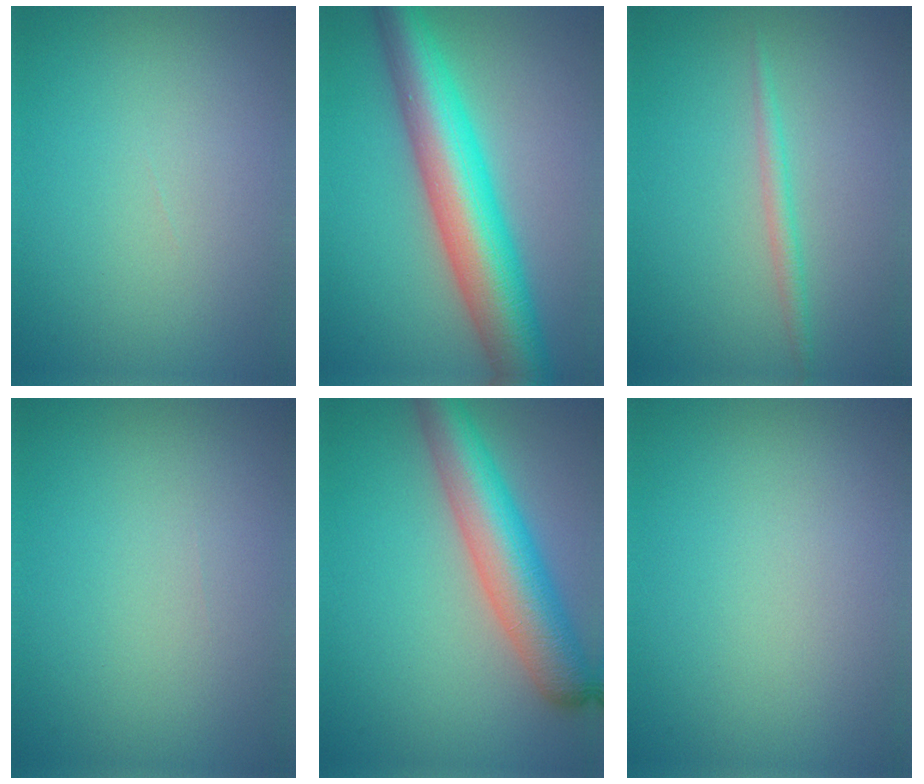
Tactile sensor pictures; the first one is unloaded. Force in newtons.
{"total": 10.2, "press": 10.2, "slide": 0.3}
{"total": 1.5, "press": 1.5, "slide": 0.1}
{"total": 0.0}
{"total": 7.2, "press": 7.2, "slide": 0.3}
{"total": 0.0}